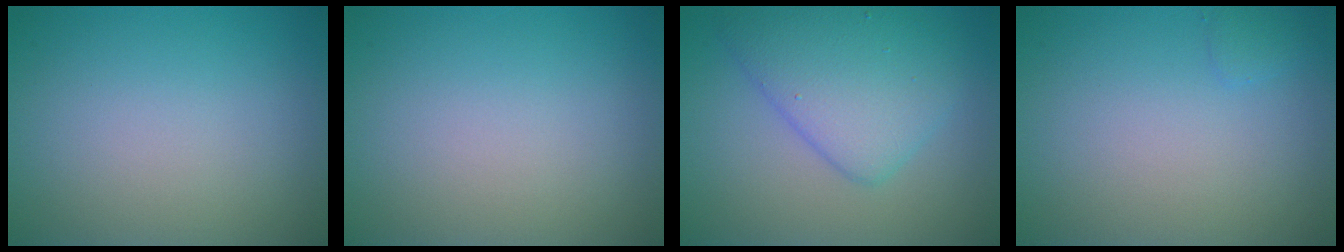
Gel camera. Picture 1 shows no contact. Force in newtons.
{"total": 0.0}
{"total": 5.5, "press": 5.5, "slide": 0.1}
{"total": 0.7, "press": 0.7, "slide": 0.0}